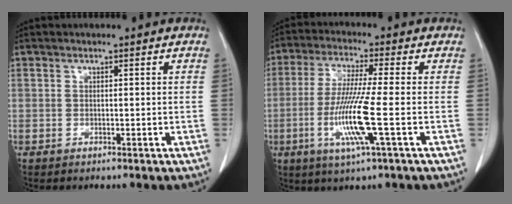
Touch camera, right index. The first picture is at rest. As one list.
[{"total": 10.3, "force": [-2.7, -0.7, 9.9], "torque": [-0.206, -0.019, -0.058]}]